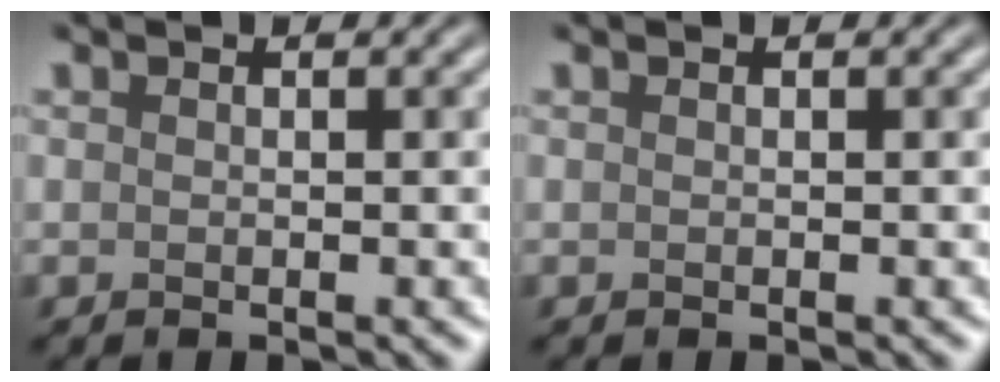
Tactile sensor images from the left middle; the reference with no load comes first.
{"total": 0.0}